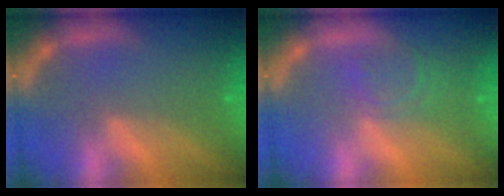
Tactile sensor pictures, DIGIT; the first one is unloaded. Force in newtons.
{"total": 3.0}